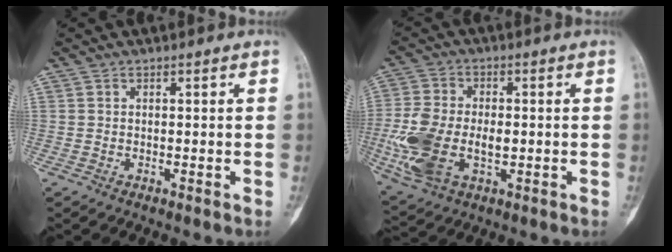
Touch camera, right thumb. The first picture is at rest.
{"total": 14.4, "force": [-2.4, 8.9, 11.1], "torque": [-0.236, 0.004, -0.036]}